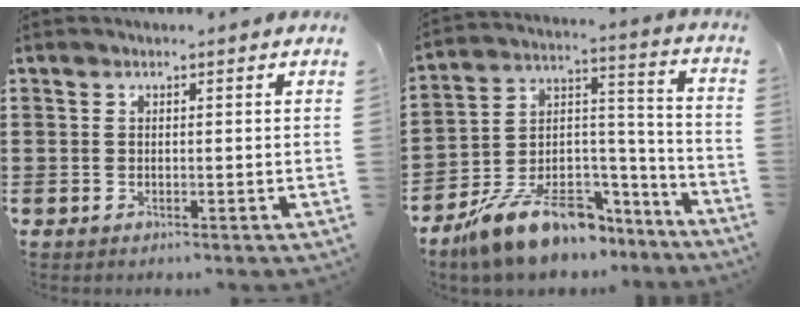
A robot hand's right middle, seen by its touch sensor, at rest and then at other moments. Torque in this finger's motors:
{"motor_torque": [1.62, -0.52, 1.05, 0.21]}